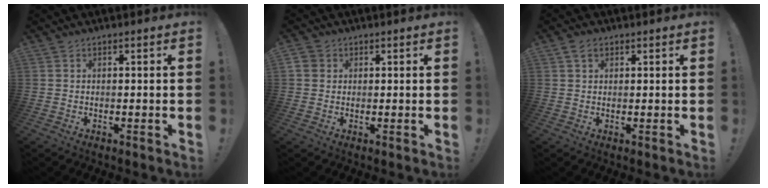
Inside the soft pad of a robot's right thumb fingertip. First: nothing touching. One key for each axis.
{"total": 2.8, "fx": 1.0, "fy": 2.5, "fz": 0.8, "tx": -0.018, "ty": 0.003, "tz": 0.021}
{"total": 2.5, "fx": 1.5, "fy": 1.6, "fz": 1.3, "tx": -0.027, "ty": 0.004, "tz": 0.028}